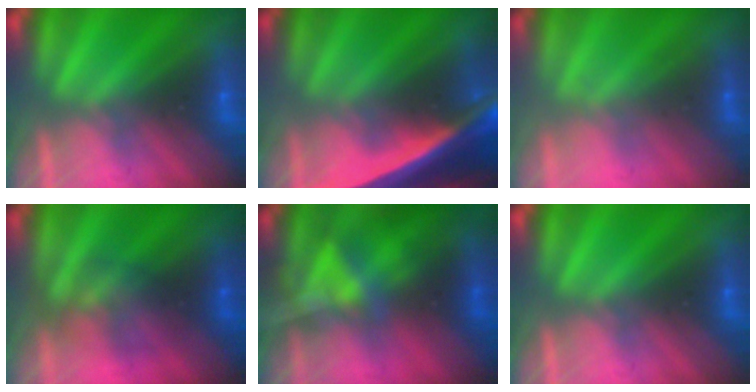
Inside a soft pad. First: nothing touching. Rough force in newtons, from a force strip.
{"total": 5.6}
{"total": 2.0}
{"total": 3.5}
{"total": 3.9}
{"total": 0.0}